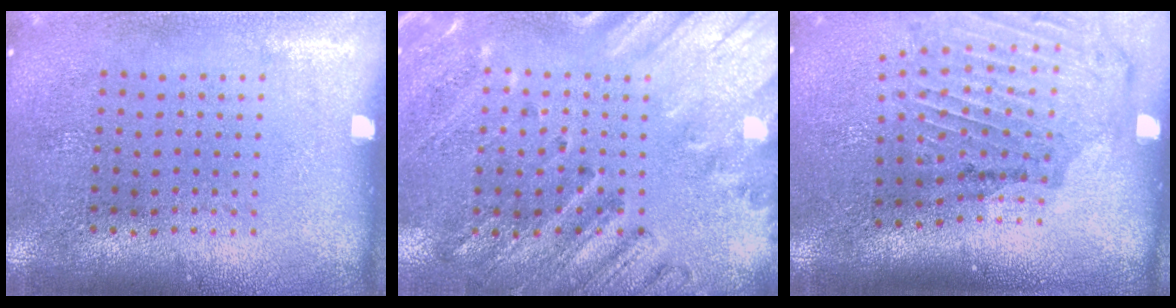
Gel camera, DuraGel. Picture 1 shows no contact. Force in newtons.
{"total": 2.4, "press": 2.0, "slide": 1.3}
{"total": 2.0, "press": 1.9, "slide": 0.6}